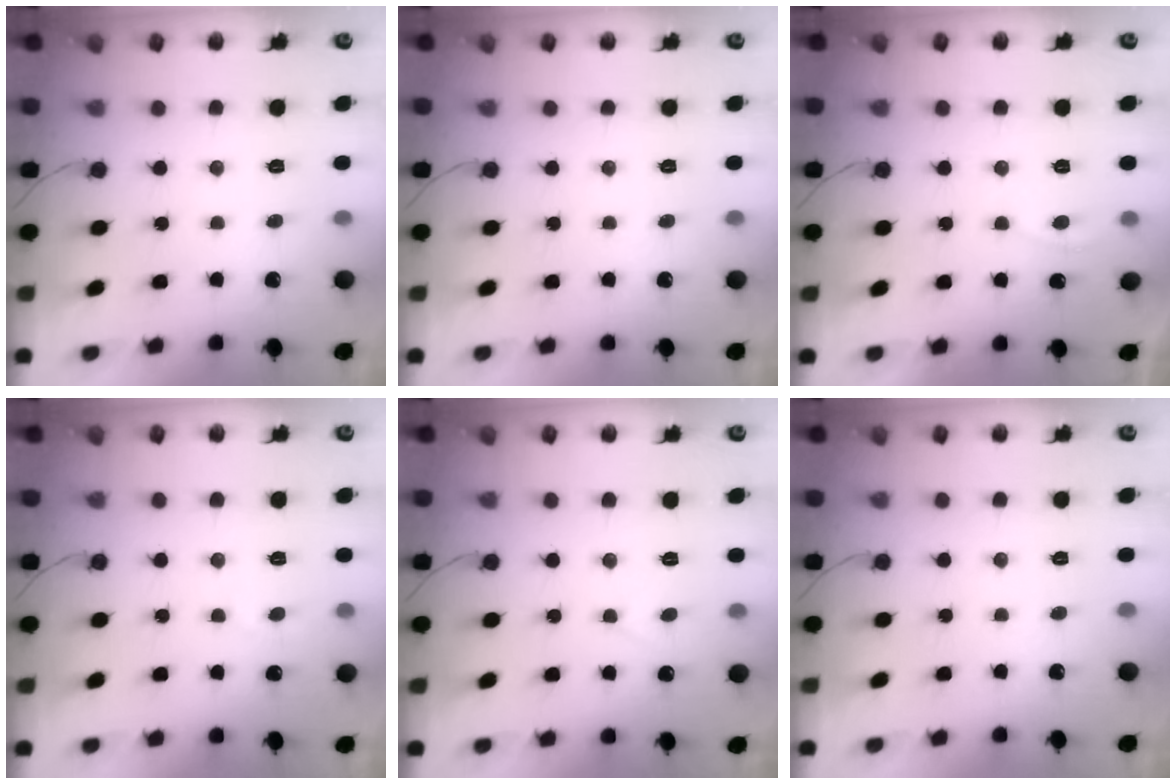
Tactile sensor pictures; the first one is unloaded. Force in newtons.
{"total": 0.0}
{"total": 1.2, "press": 1.0, "slide": 0.6}
{"total": 3.1, "press": 3.1, "slide": 0.3}
{"total": 4.4, "press": 4.4, "slide": 0.6}
{"total": 0.0}